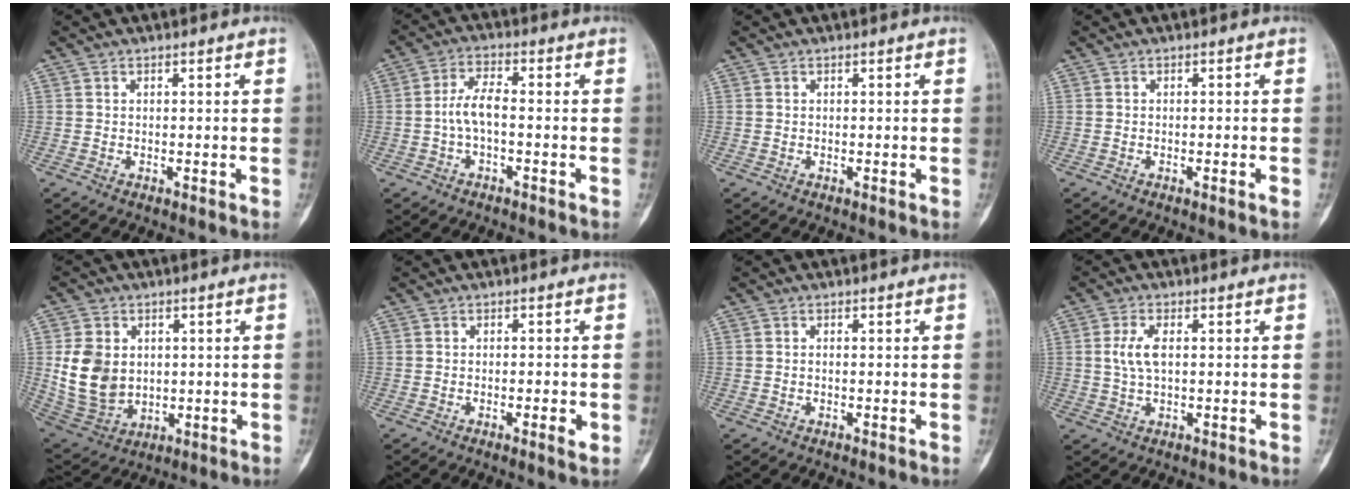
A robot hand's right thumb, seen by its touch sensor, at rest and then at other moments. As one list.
[{"total": 5.1, "force": [-1.0, 2.1, 4.5], "torque": [-0.091, 0.022, -0.025]}, {"total": 0.0}, {"total": 1.1, "force": [-0.4, 0.1, 1.0], "torque": [-0.018, 0.001, -0.004]}, {"total": 11.8, "force": [1.5, 9.2, 7.2], "torque": [-0.117, -0.010, 0.050]}, {"total": 2.6, "force": [-0.7, 0.6, 2.4], "torque": [-0.039, -0.002, -0.011]}, {"total": 0.0}, {"total": 4.5, "force": [0.6, 2.1, 3.9], "torque": [-0.089, 0.001, 0.012]}]